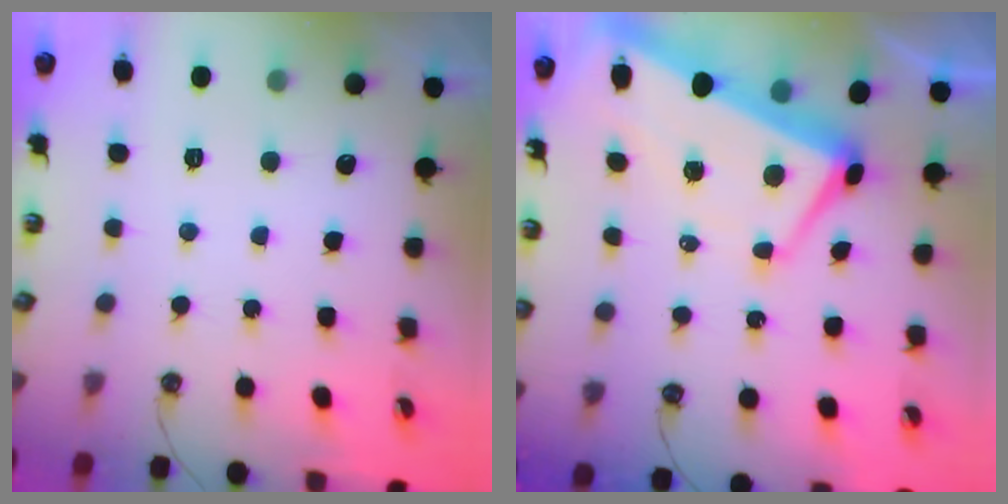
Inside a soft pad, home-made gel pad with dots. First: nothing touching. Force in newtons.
{"total": 1.6, "press": 0.9, "slide": 1.3}